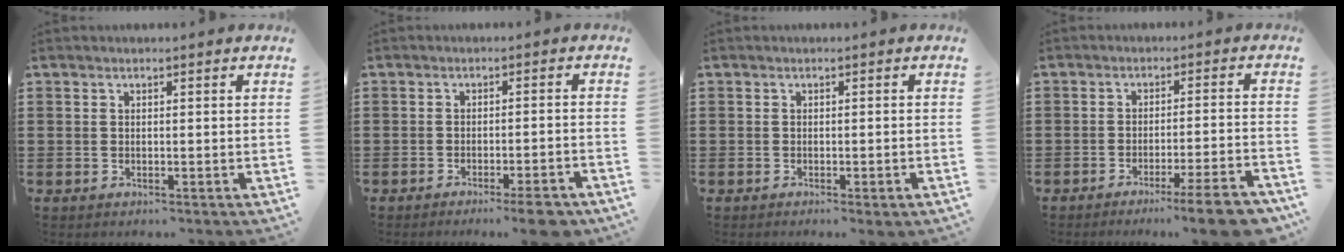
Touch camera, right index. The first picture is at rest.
{"total": 4.2, "force": [-3.2, -0.1, 2.7], "torque": [-0.042, -0.009, -0.056]}
{"total": 0.6, "force": [-0.5, -0.1, 0.4], "torque": [-0.009, -0.004, -0.008]}
{"total": 7.3, "force": [-5.5, -0.5, 4.8], "torque": [-0.074, -0.013, -0.099]}